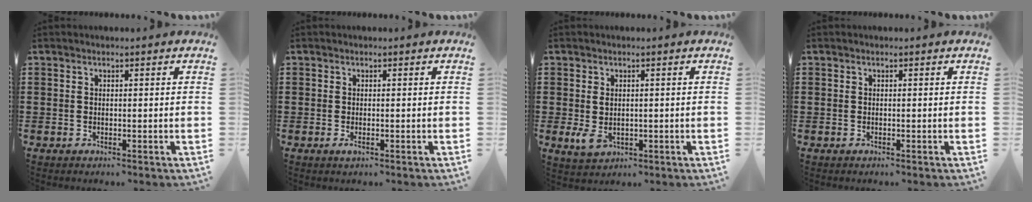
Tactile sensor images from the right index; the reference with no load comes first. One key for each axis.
{"total": 0.8, "fx": -0.2, "fy": 0.2, "fz": 0.8, "tx": -0.016, "ty": -0.004, "tz": -0.002}
{"total": 2.9, "fx": -0.2, "fy": 1.8, "fz": 2.3, "tx": -0.061, "ty": -0.006, "tz": -0.005}
{"total": 0.0}